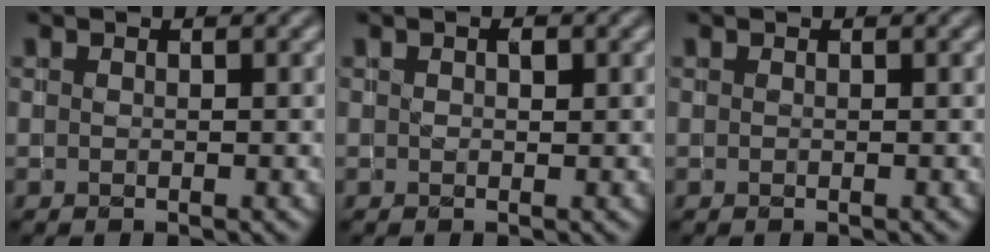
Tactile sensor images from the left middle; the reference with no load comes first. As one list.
[{"total": 1.0, "force": [0.1, 0.6, 0.7], "torque": [-0.012, -0.001, 0.004]}, {"total": 0.0}]